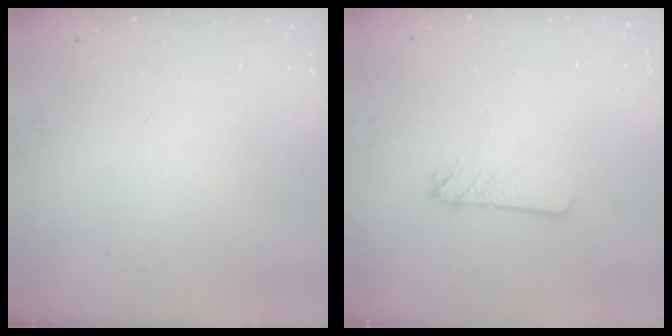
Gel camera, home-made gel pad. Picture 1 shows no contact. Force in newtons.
{"total": 3.0, "press": 3.0, "slide": 0.2}